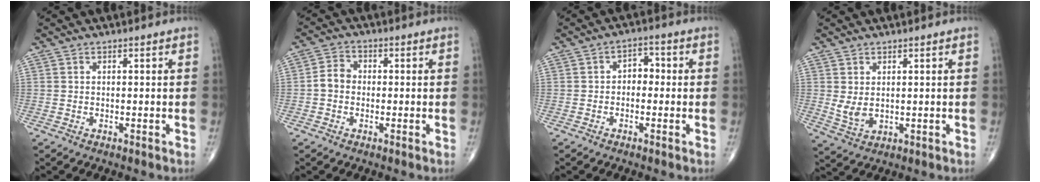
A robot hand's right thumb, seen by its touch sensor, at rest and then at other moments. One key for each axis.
{"total": 3.9, "fx": -0.6, "fy": 3.3, "fz": 2.1, "tx": -0.028, "ty": 0.016, "tz": -0.019}
{"total": 3.5, "fx": -0.4, "fy": 2.5, "fz": 2.4, "tx": -0.015, "ty": 0.018, "tz": -0.018}
{"total": 3.8, "fx": 0.8, "fy": 2.3, "fz": 2.9, "tx": -0.051, "ty": -0.010, "tz": 0.028}